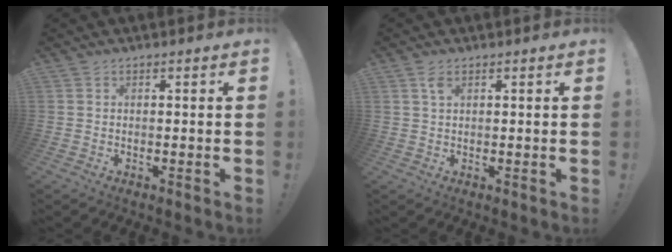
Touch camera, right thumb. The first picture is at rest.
{"total": 2.4, "force": [1.2, 1.1, 1.8], "torque": [-0.037, 0.002, 0.020]}